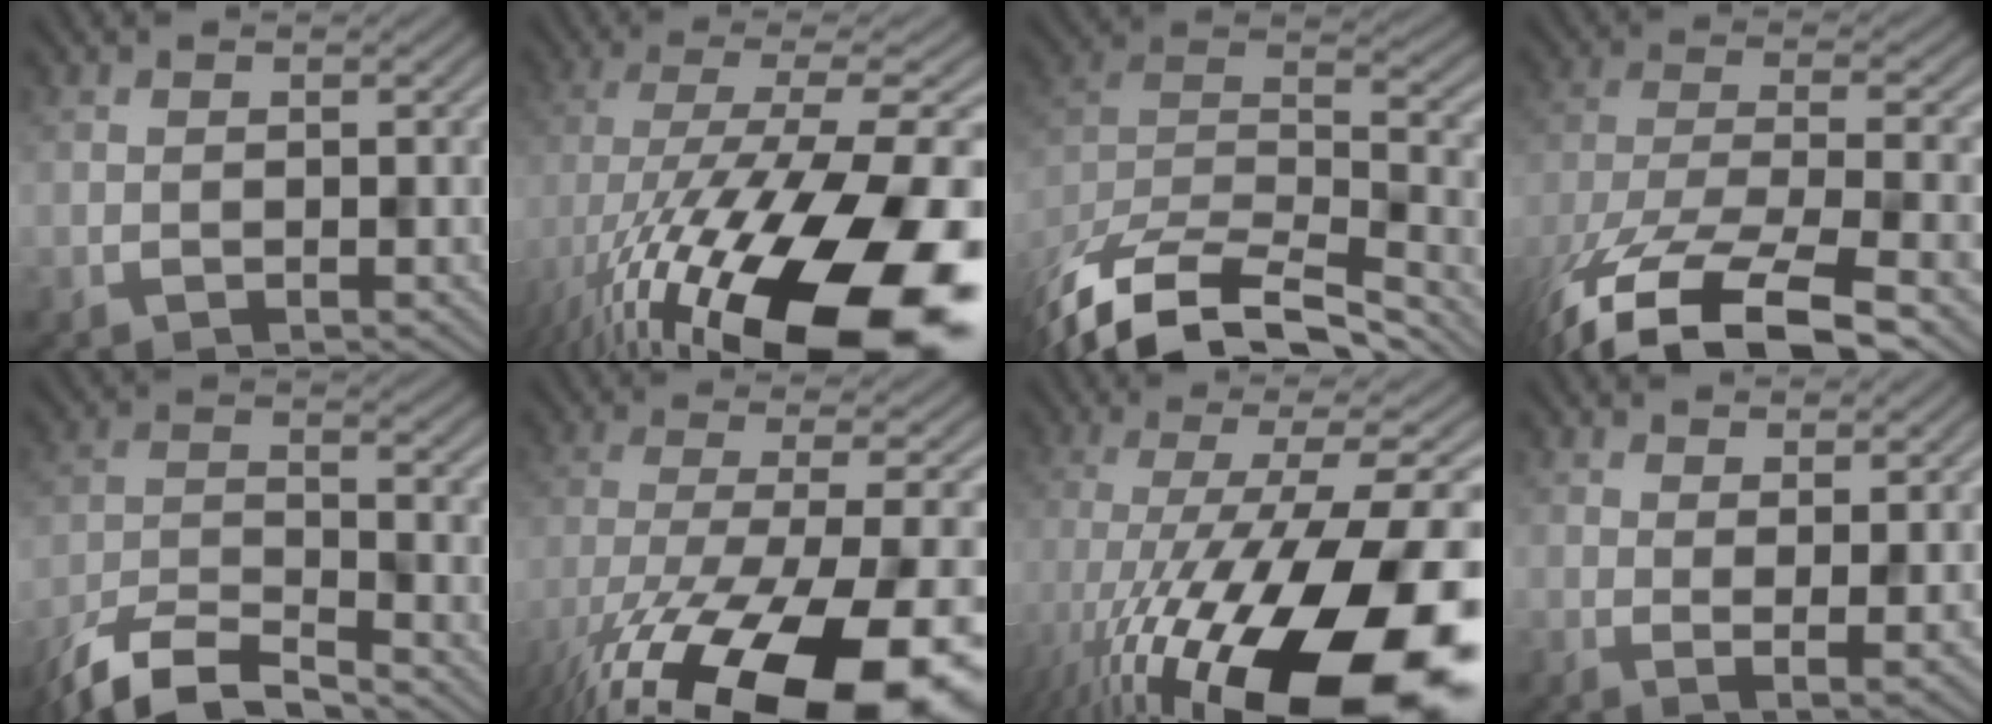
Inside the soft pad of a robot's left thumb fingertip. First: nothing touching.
{"total": 19.2, "force": [-9.8, 6.4, 15.2], "torque": [-0.260, -0.031, -0.137]}
{"total": 14.2, "force": [-12.4, 4.1, 5.6], "torque": [-0.141, -0.011, -0.205]}
{"total": 13.4, "force": [-10.4, 3.8, 7.6], "torque": [-0.172, -0.030, -0.165]}
{"total": 9.6, "force": [-8.9, 2.0, 3.2], "torque": [-0.067, -0.014, -0.160]}
{"total": 17.8, "force": [-11.6, 5.1, 12.5], "torque": [-0.211, -0.039, -0.163]}
{"total": 20.3, "force": [-9.9, 5.4, 16.9], "torque": [-0.248, -0.021, -0.145]}
{"total": 3.0, "force": [2.1, 0.4, 2.1], "torque": [-0.039, -0.004, 0.055]}